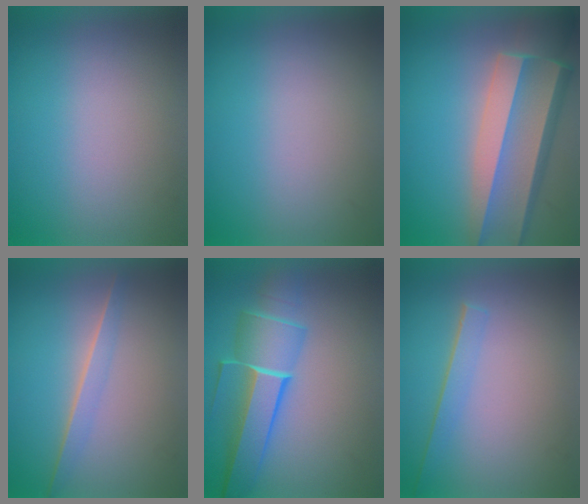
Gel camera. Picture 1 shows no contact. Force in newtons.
{"total": 0.0}
{"total": 7.9}
{"total": 1.4}
{"total": 5.4}
{"total": 1.5}